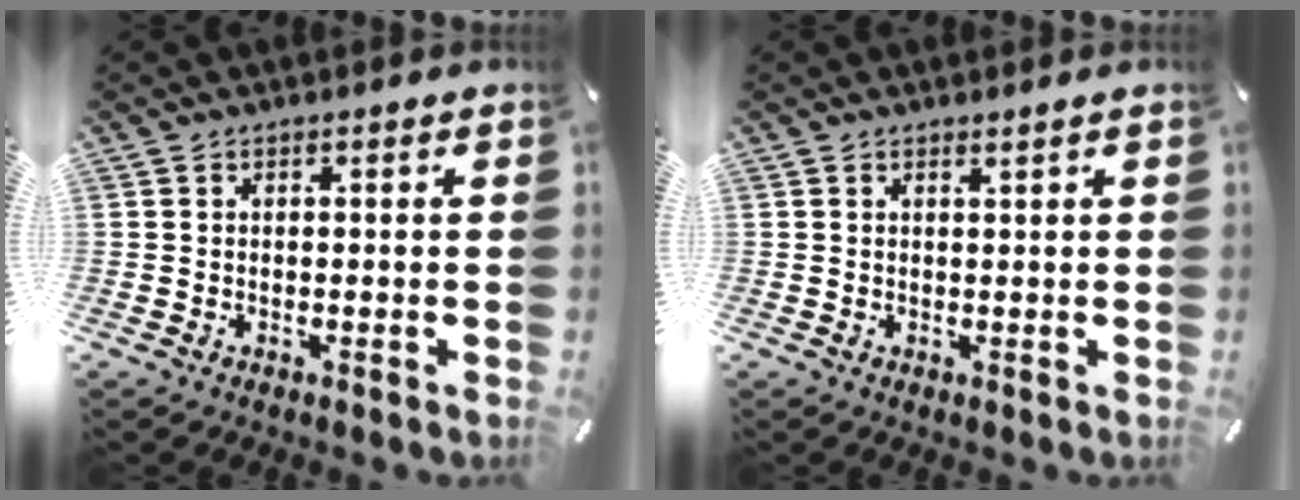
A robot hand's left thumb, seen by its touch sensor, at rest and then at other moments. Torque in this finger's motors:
{"motor_torque": [0.21, -0.11, -0.27, -0.04, -0.15]}